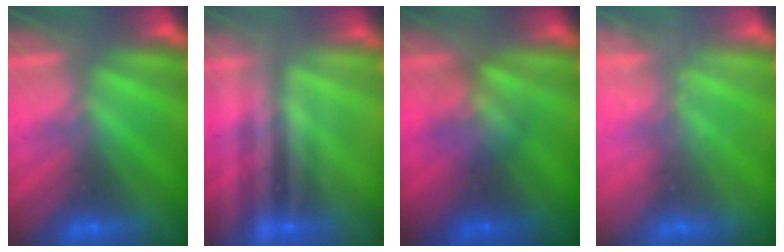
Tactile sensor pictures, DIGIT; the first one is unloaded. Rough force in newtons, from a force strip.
{"total": 2.2}
{"total": 2.9}
{"total": 1.4}